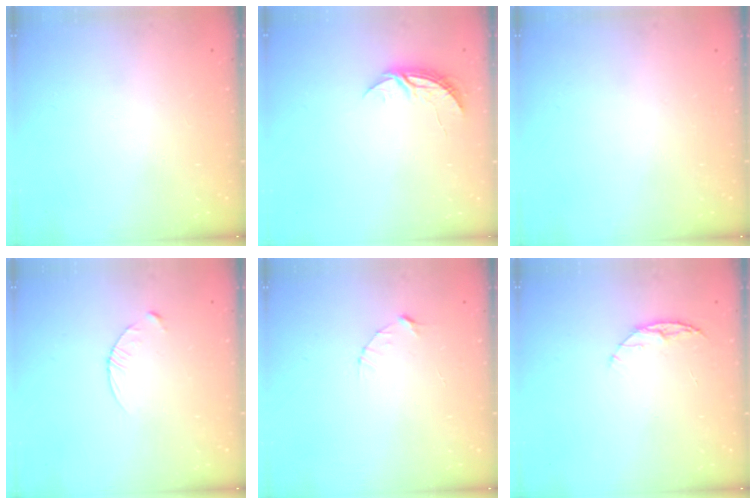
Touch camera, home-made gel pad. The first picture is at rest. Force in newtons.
{"total": 6.2, "press": 6.2, "slide": 0.5}
{"total": 0.0}
{"total": 3.4, "press": 3.4, "slide": 0.4}
{"total": 3.1, "press": 3.1, "slide": 0.3}
{"total": 6.1, "press": 6.0, "slide": 0.7}